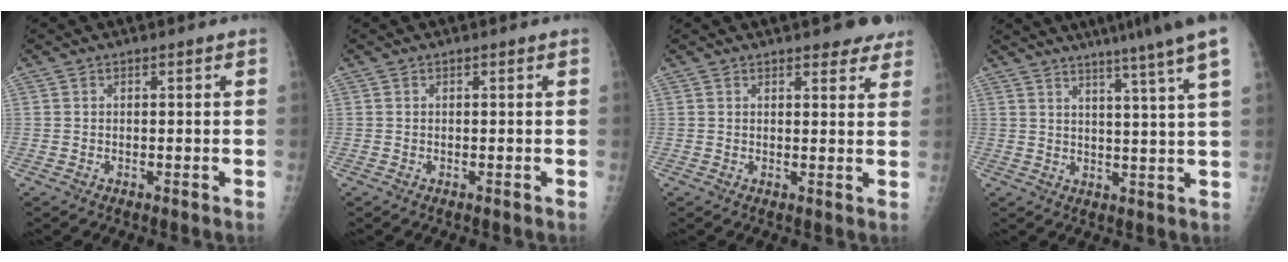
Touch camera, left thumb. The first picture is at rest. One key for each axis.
{"total": 0.0}
{"total": 5.7, "fx": 4.4, "fy": 2.0, "fz": 3.0, "tx": -0.007, "ty": -0.014, "tz": 0.048}
{"total": 12.4, "fx": 9.3, "fy": -1.8, "fz": 8.0, "tx": -0.113, "ty": -0.048, "tz": 0.110}